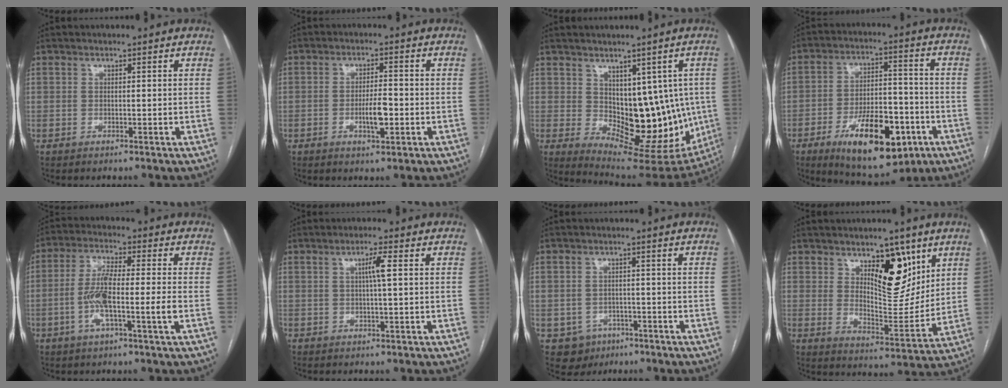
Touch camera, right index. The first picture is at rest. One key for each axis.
{"total": 4.6, "fx": -1.3, "fy": 1.1, "fz": 4.2, "tx": -0.076, "ty": 0.000, "tz": -0.019}
{"total": 15.3, "fx": -0.2, "fy": 8.5, "fz": 12.8, "tx": -0.154, "ty": -0.002, "tz": 0.024}
{"total": 16.4, "fx": -7.6, "fy": 6.6, "fz": 13.0, "tx": -0.208, "ty": 0.003, "tz": -0.111}
{"total": 8.9, "fx": -2.2, "fy": 0.4, "fz": 8.6, "tx": -0.173, "ty": 0.007, "tz": -0.047}
{"total": 3.0, "fx": 0.5, "fy": -0.3, "fz": 2.9, "tx": -0.053, "ty": 0.003, "tz": 0.008}
{"total": 5.0, "fx": -2.2, "fy": 4.5, "fz": 0.7, "tx": -0.009, "ty": 0.008, "tz": -0.027}
{"total": 11.0, "fx": 5.7, "fy": 4.4, "fz": 8.3, "tx": -0.126, "ty": -0.008, "tz": 0.100}